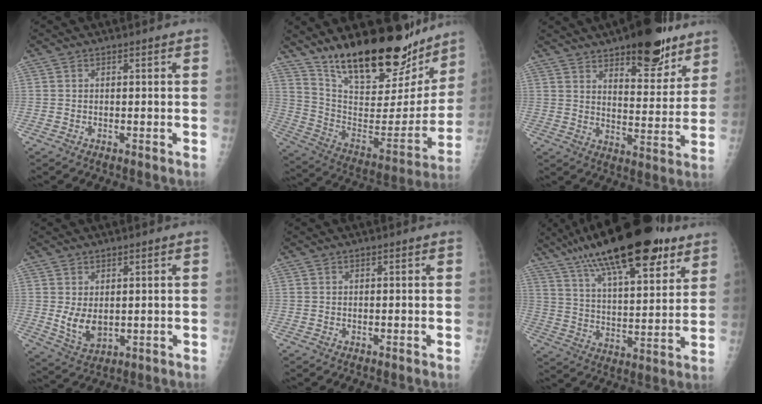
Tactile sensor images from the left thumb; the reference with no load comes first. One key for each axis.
{"total": 27.7, "fx": 21.1, "fy": 9.8, "fz": 15.0, "tx": -0.202, "ty": -0.100, "tz": 0.336}
{"total": 16.7, "fx": 11.3, "fy": 6.3, "fz": 10.6, "tx": -0.102, "ty": -0.064, "tz": 0.167}
{"total": 6.0, "fx": 1.1, "fy": 3.5, "fz": 4.8, "tx": -0.072, "ty": -0.020, "tz": 0.035}
{"total": 0.0}
{"total": 25.9, "fx": 16.6, "fy": 8.2, "fz": 18.1, "tx": -0.281, "ty": -0.032, "tz": 0.268}